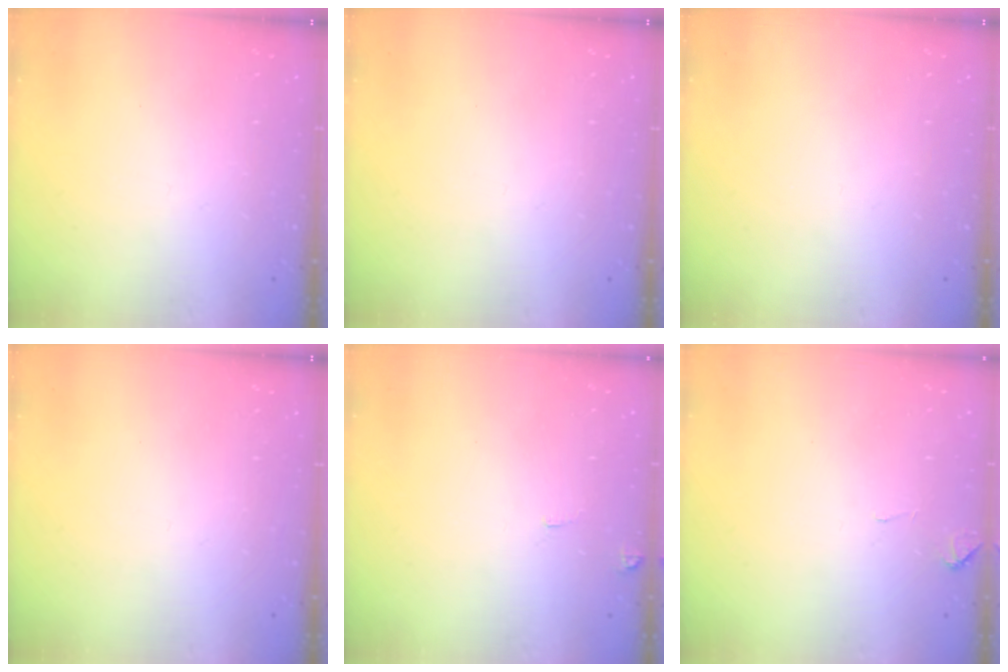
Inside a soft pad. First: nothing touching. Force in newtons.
{"total": 0.0}
{"total": 0.0}
{"total": 0.0}
{"total": 4.8, "press": 4.8, "slide": 0.4}
{"total": 3.9, "press": 3.9, "slide": 0.4}